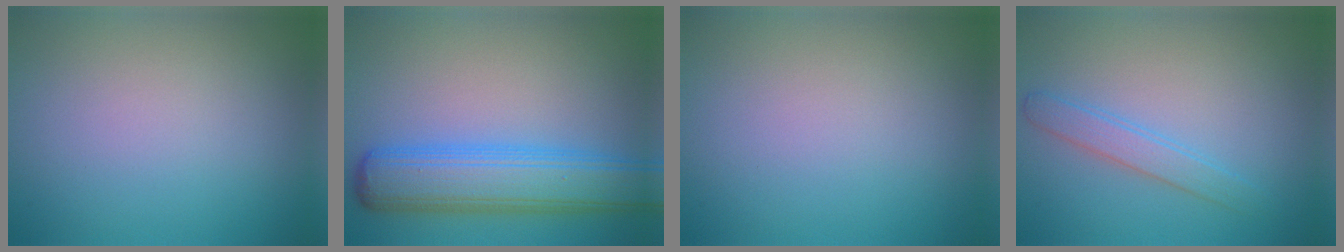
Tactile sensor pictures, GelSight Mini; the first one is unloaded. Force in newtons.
{"total": 8.9, "press": 8.9, "slide": 0.3}
{"total": 0.0}
{"total": 2.0, "press": 2.0, "slide": 0.0}